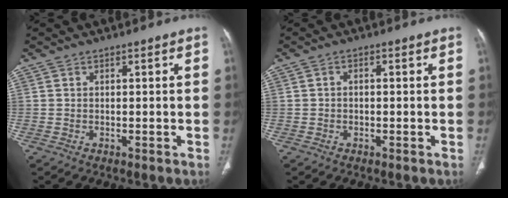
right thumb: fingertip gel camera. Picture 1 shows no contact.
{"total": 0.9, "force": [-0.2, 0.6, 0.6], "torque": [-0.008, 0.002, -0.006]}